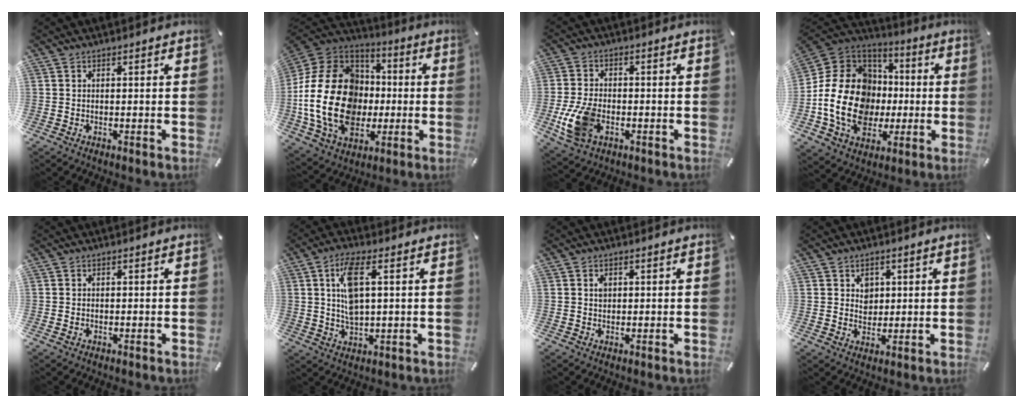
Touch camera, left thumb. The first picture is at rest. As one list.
[{"total": 25.6, "force": [-3.3, 19.3, 16.5], "torque": [-0.351, 0.021, -0.048]}, {"total": 10.0, "force": [-2.8, 6.5, 7.0], "torque": [-0.160, 0.003, -0.049]}, {"total": 22.6, "force": [-3.0, 18.0, 13.3], "torque": [-0.277, 0.014, -0.039]}, {"total": 0.7, "force": [-0.1, 0.5, 0.4], "torque": [-0.009, 0.002, -0.002]}, {"total": 9.3, "force": [2.1, 3.9, 8.2], "torque": [-0.166, -0.002, 0.034]}, {"total": 1.6, "force": [0.5, 1.3, 0.8], "torque": [-0.001, -0.003, 0.005]}, {"total": 4.0, "force": [1.2, 3.7, 0.9], "torque": [0.003, -0.006, 0.015]}]